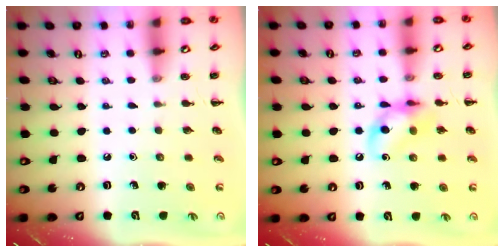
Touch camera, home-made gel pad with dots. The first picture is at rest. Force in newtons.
{"total": 12.5, "press": 12.3, "slide": 2.1}